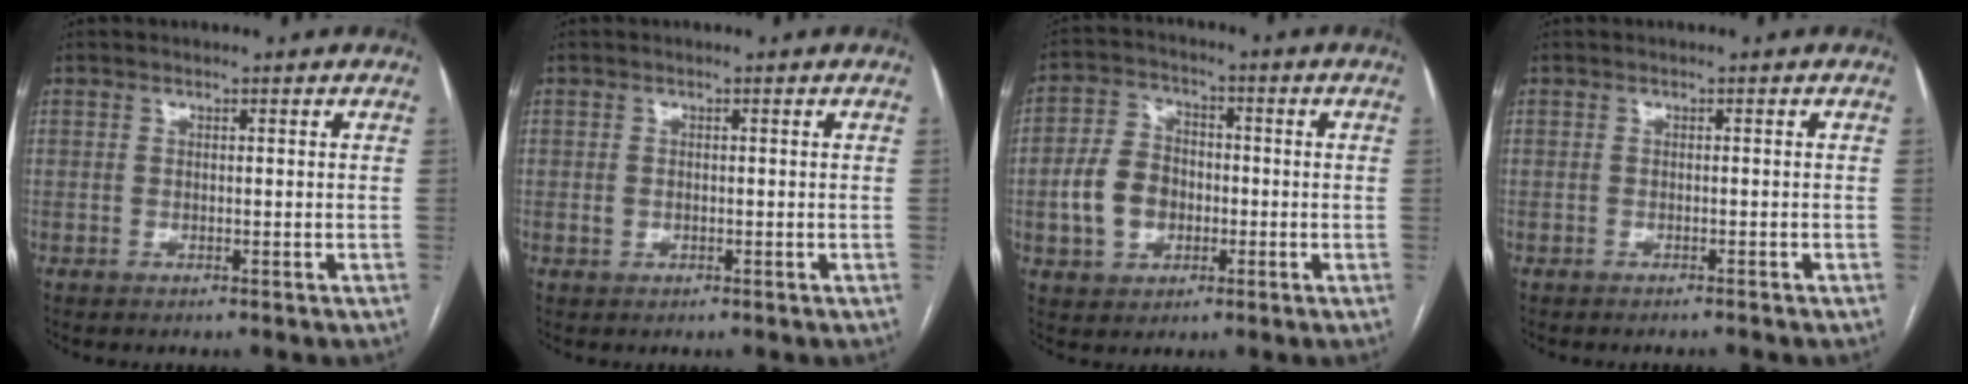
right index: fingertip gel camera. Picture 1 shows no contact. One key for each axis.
{"total": 1.1, "fx": -0.2, "fy": 0.9, "fz": 0.6, "tx": -0.012, "ty": 0.000, "tz": 0.000}
{"total": 8.6, "fx": -1.6, "fy": 6.5, "fz": 5.4, "tx": -0.123, "ty": 0.023, "tz": -0.025}
{"total": 1.0, "fx": -0.9, "fy": -0.2, "fz": 0.2, "tx": -0.006, "ty": -0.001, "tz": -0.011}